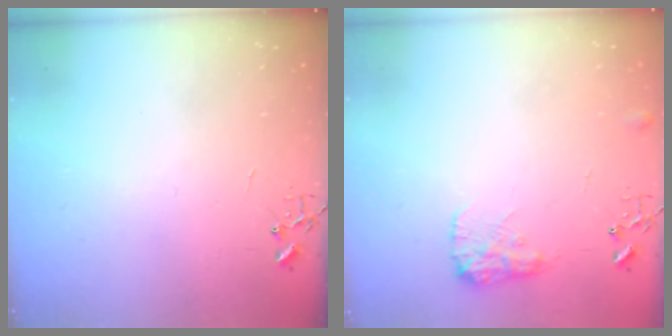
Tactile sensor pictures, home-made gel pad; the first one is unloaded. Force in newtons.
{"total": 9.5, "press": 9.5, "slide": 0.3}